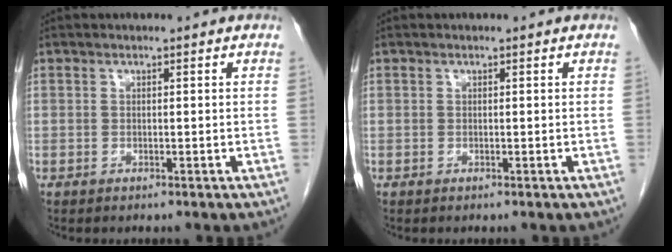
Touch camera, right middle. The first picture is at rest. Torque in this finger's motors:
{"motor_torque": [0.00, 0.00, 0.00, -0.01]}